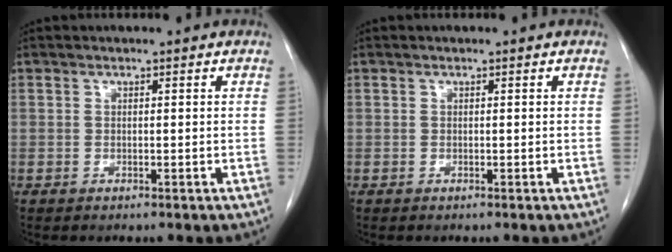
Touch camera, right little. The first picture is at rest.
{"total": 0.0}